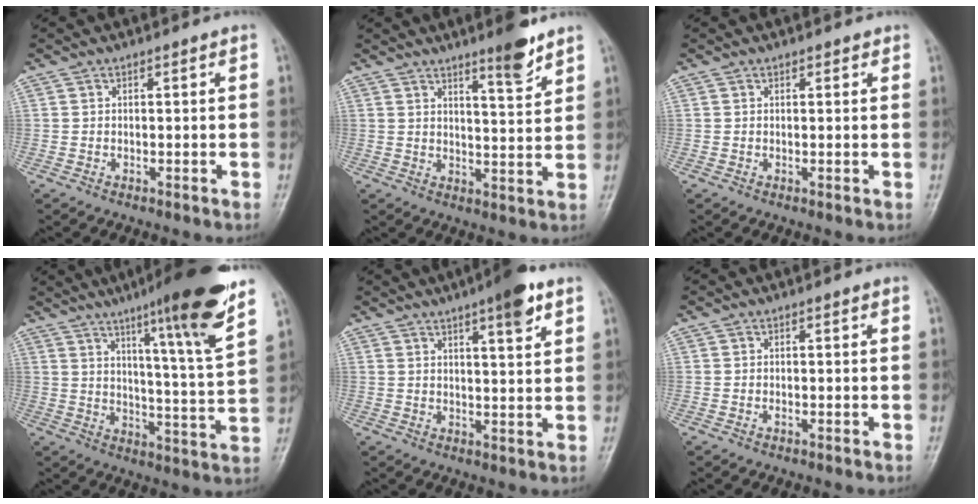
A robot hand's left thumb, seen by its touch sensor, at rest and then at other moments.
{"total": 6.8, "force": [5.0, 1.0, 4.4], "torque": [-0.056, -0.040, 0.075]}
{"total": 1.0, "force": [0.7, 0.5, 0.4], "torque": [-0.001, -0.003, 0.005]}
{"total": 17.7, "force": [11.3, 0.7, 13.6], "torque": [-0.185, -0.061, 0.162]}
{"total": 7.7, "force": [4.6, 1.5, 6.0], "torque": [-0.079, -0.021, 0.064]}
{"total": 0.5, "force": [0.0, 0.2, 0.4], "torque": [-0.003, 0.000, 0.000]}